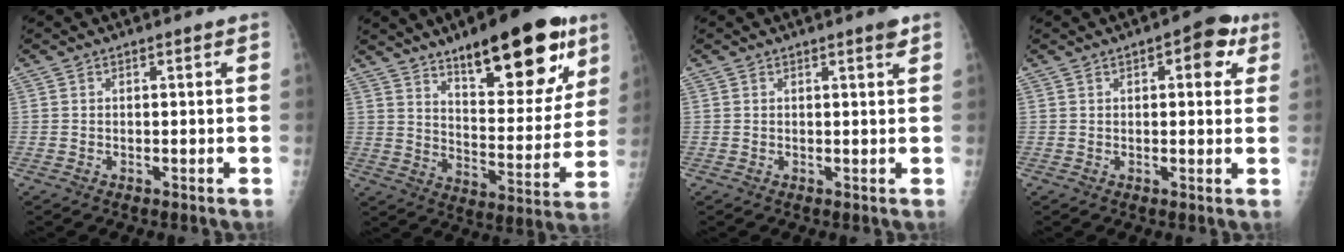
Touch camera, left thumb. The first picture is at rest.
{"total": 24.0, "force": [14.0, 8.5, 17.5], "torque": [-0.204, -0.057, 0.213]}
{"total": 1.6, "force": [1.1, 0.2, 1.2], "torque": [-0.017, -0.006, 0.014]}
{"total": 6.6, "force": [2.8, 3.1, 5.1], "torque": [-0.035, -0.002, 0.025]}